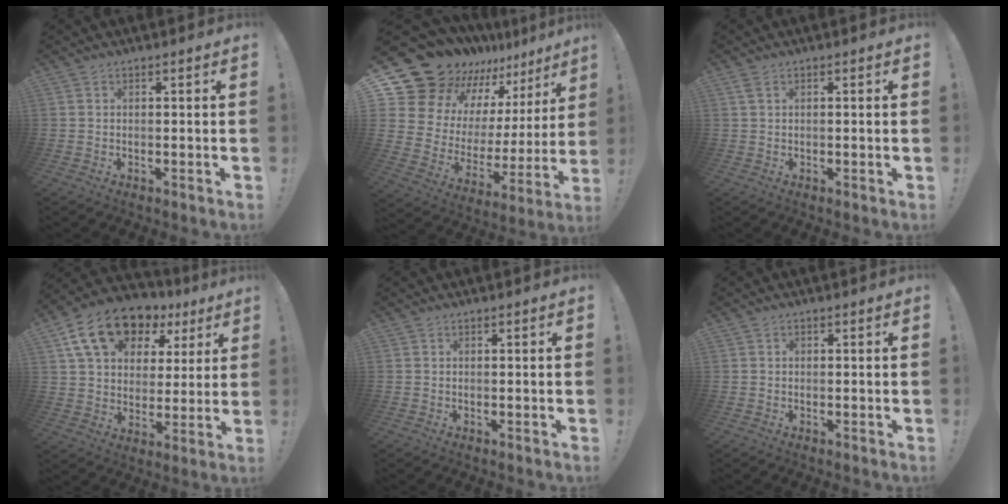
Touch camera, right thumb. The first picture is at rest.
{"total": 16.6, "force": [13.6, 7.9, 5.5], "torque": [-0.096, -0.121, 0.264]}
{"total": 1.7, "force": [0.9, 0.2, 1.4], "torque": [-0.031, 0.002, 0.016]}
{"total": 17.6, "force": [9.6, 11.2, 9.6], "torque": [-0.163, -0.040, 0.178]}
{"total": 0.0}
{"total": 0.5, "force": [-0.1, 0.5, 0.0], "torque": [-0.001, 0.004, -0.003]}